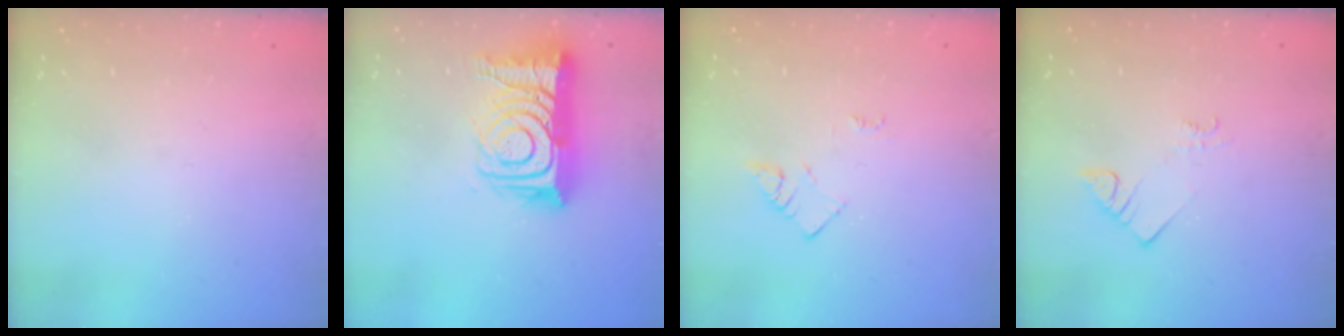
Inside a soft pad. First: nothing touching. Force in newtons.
{"total": 17.6, "press": 17.5, "slide": 1.6}
{"total": 3.1, "press": 3.1, "slide": 0.4}
{"total": 2.1, "press": 2.0, "slide": 0.5}